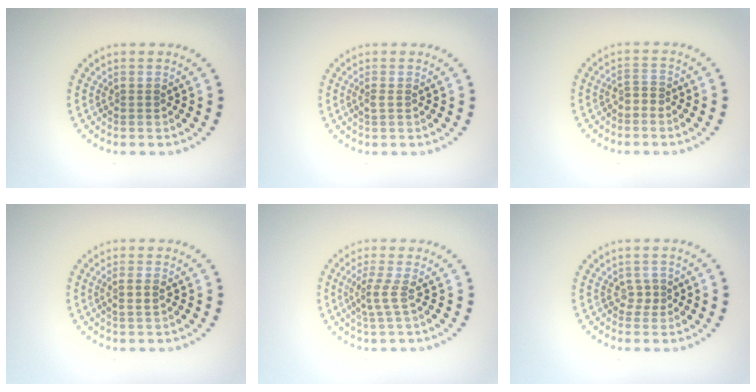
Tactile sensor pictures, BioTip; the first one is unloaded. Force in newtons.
{"total": 0.9, "press": 0.8, "slide": 0.4}
{"total": 1.2, "press": 1.0, "slide": 0.7}
{"total": 1.4, "press": 1.2, "slide": 0.6}
{"total": 2.0, "press": 1.4, "slide": 1.4}
{"total": 1.2, "press": 0.9, "slide": 0.8}